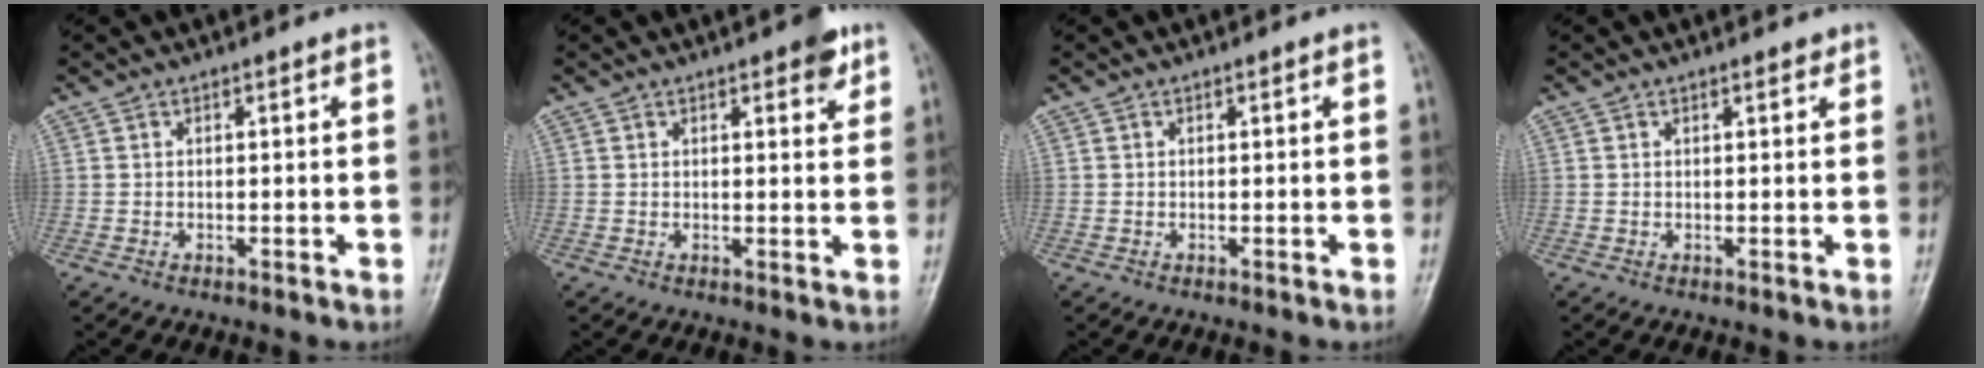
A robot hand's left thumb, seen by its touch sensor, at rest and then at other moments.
{"total": 3.8, "force": [2.2, 1.5, 2.7], "torque": [-0.022, -0.008, 0.023]}
{"total": 0.0}
{"total": 1.0, "force": [0.7, 0.4, 0.5], "torque": [-0.005, -0.004, 0.008]}